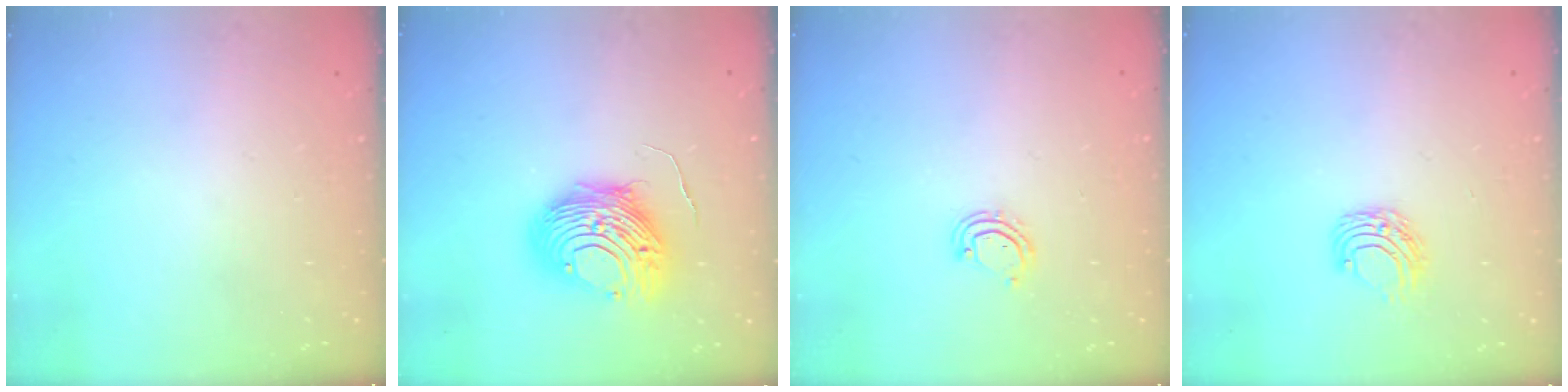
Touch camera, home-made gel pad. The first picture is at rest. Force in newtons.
{"total": 13.0, "press": 12.9, "slide": 1.4}
{"total": 5.0, "press": 5.0, "slide": 0.3}
{"total": 6.7, "press": 6.7, "slide": 0.5}